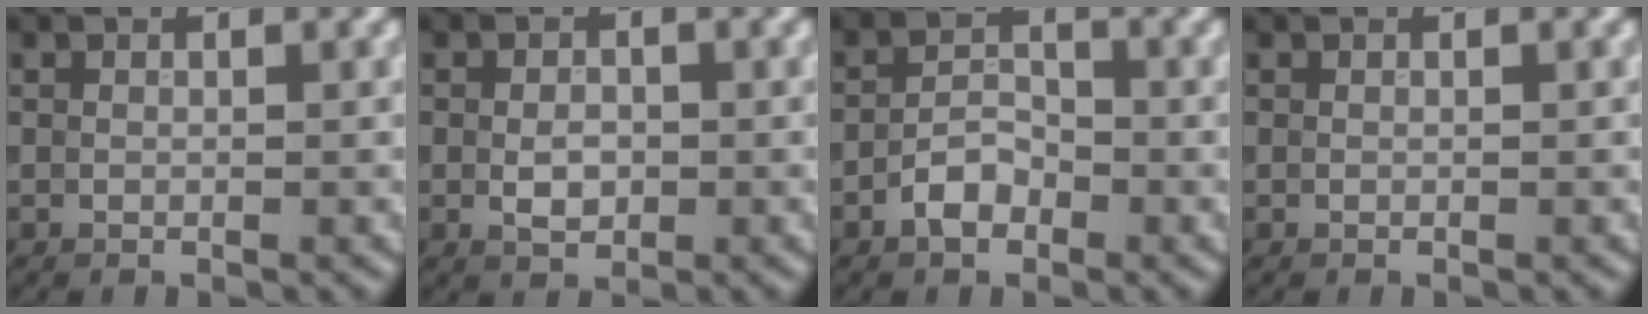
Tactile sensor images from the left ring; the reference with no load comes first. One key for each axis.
{"total": 2.1, "fx": -0.2, "fy": 1.4, "fz": 1.6, "tx": -0.029, "ty": -0.001, "tz": -0.003}
{"total": 2.6, "fx": -1.5, "fy": 1.4, "fz": 1.6, "tx": -0.025, "ty": 0.008, "tz": -0.031}
{"total": 0.0}